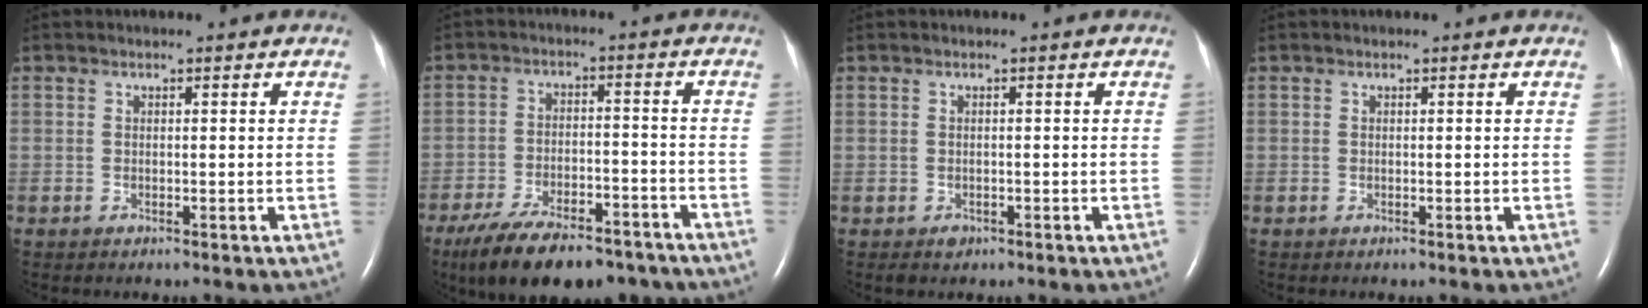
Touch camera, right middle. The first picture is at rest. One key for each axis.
{"total": 16.3, "fx": -12.6, "fy": 5.6, "fz": 8.6, "tx": -0.141, "ty": -0.002, "tz": -0.195}
{"total": 1.0, "fx": -0.6, "fy": 0.7, "fz": 0.5, "tx": -0.011, "ty": 0.000, "tz": -0.006}
{"total": 0.0}